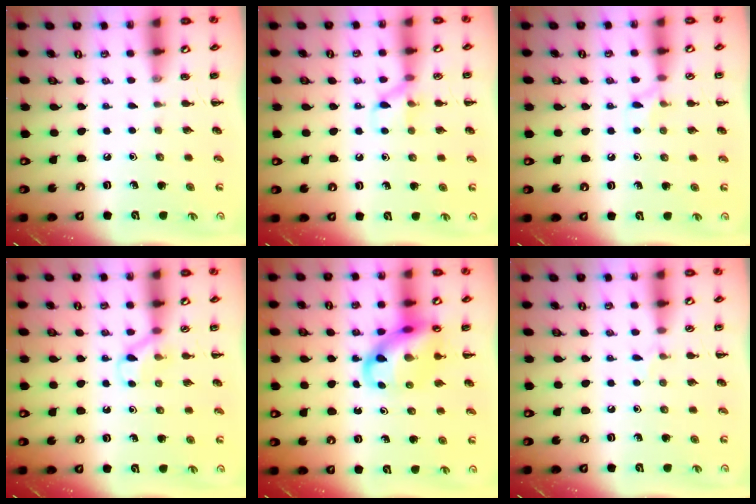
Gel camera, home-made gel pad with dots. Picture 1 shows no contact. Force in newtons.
{"total": 7.3, "press": 7.2, "slide": 0.3}
{"total": 5.8, "press": 5.3, "slide": 2.2}
{"total": 4.9, "press": 4.6, "slide": 1.6}
{"total": 12.6, "press": 12.2, "slide": 3.3}
{"total": 4.2, "press": 3.9, "slide": 1.5}